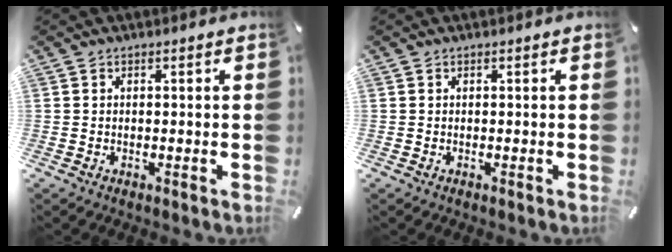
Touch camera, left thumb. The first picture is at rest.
{"total": 0.0}